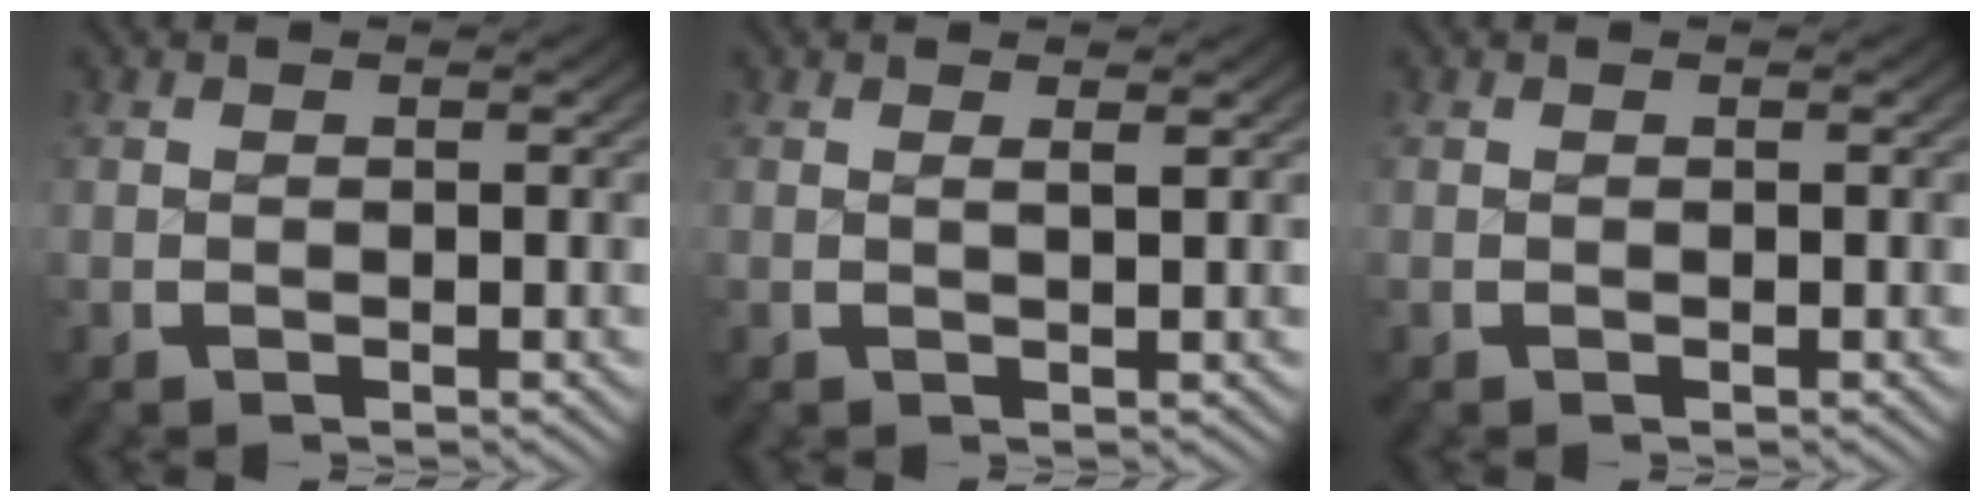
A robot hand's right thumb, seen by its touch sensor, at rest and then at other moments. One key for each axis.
{"total": 0.9, "fx": 0.6, "fy": -0.1, "fz": 0.7, "tx": -0.010, "ty": -0.001, "tz": 0.010}
{"total": 0.0}